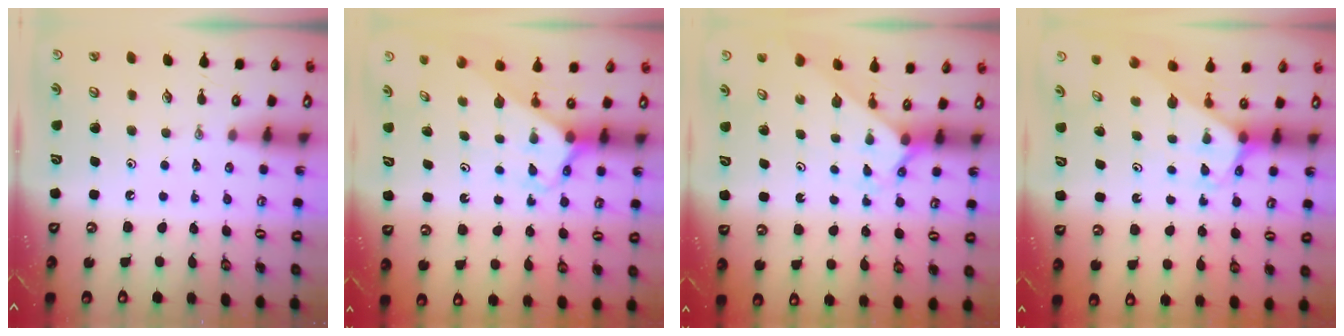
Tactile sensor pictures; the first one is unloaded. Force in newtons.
{"total": 2.7, "press": 2.7, "slide": 0.1}
{"total": 2.1, "press": 2.1, "slide": 0.2}
{"total": 2.5, "press": 2.5, "slide": 0.1}